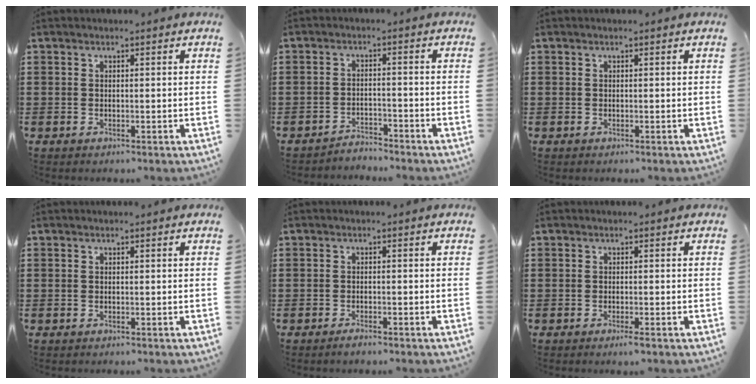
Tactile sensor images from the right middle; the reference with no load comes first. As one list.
[{"total": 2.7, "force": [-2.7, 0.1, -0.2], "torque": [-0.006, 0.000, -0.058]}, {"total": 0.0}, {"total": 0.0}, {"total": 1.1, "force": [-1.0, 0.1, 0.5], "torque": [-0.013, -0.006, -0.017]}, {"total": 1.0, "force": [-0.7, 0.1, 0.8], "torque": [-0.015, -0.003, -0.012]}]